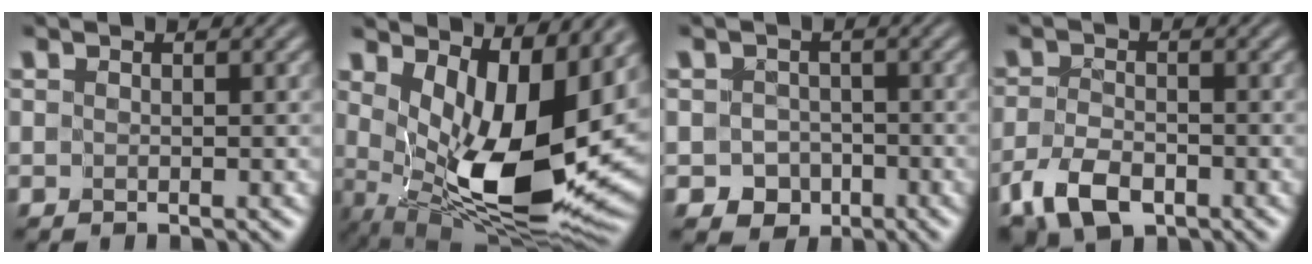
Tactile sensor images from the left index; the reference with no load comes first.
{"total": 13.1, "force": [1.8, 5.9, 11.5], "torque": [-0.169, -0.038, 0.046]}
{"total": 2.6, "force": [-1.3, 2.2, 0.4], "torque": [0.002, -0.001, -0.020]}
{"total": 4.1, "force": [-2.6, 2.2, 2.3], "torque": [-0.049, -0.006, -0.056]}